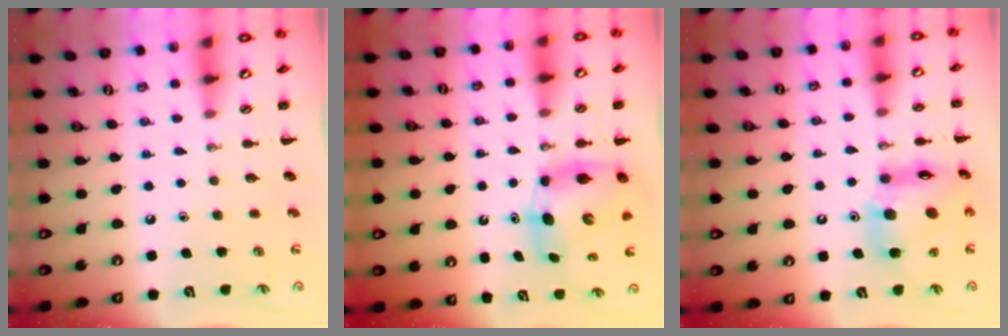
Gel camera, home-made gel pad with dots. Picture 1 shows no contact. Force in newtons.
{"total": 7.0, "press": 6.8, "slide": 1.8}
{"total": 13.7, "press": 13.2, "slide": 3.8}